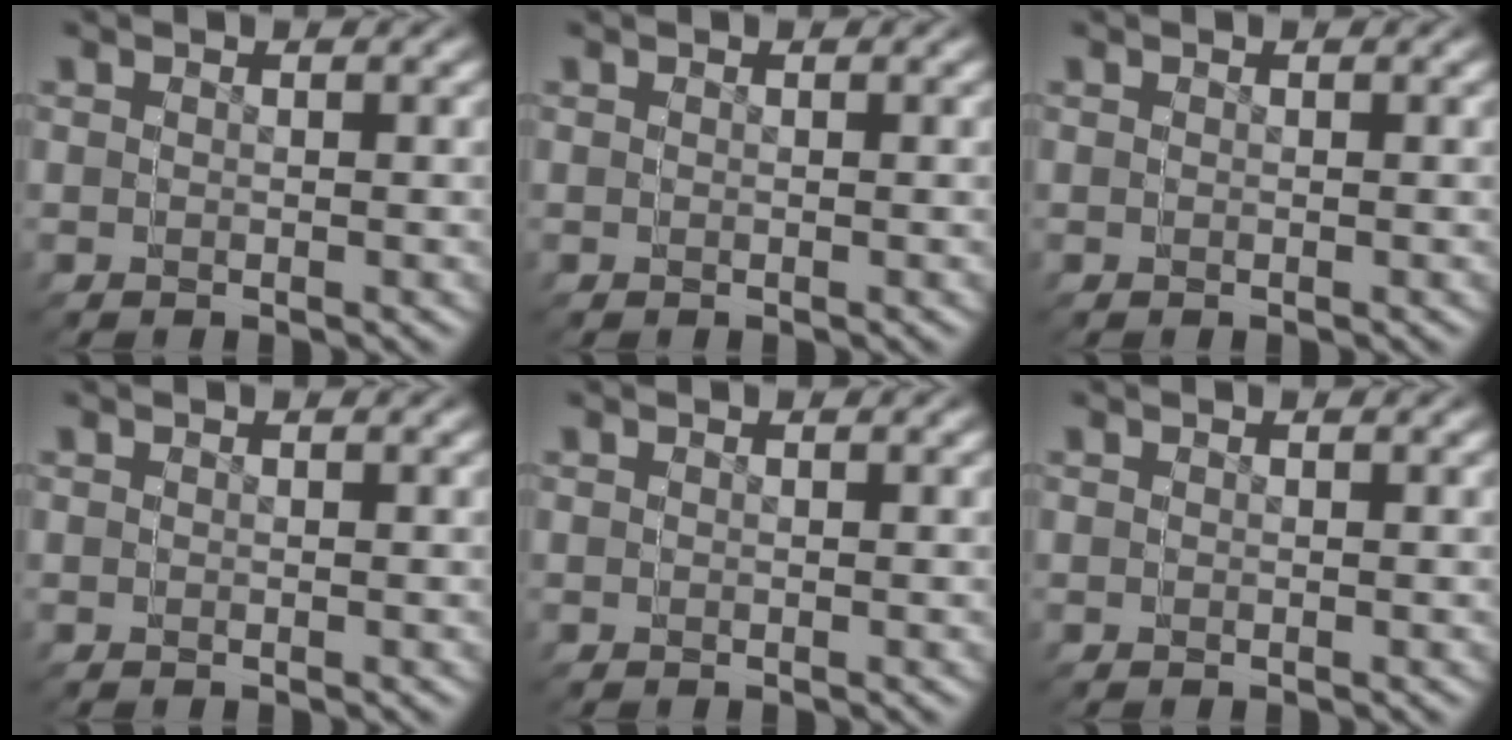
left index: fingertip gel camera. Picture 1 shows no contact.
{"total": 0.0}
{"total": 0.0}
{"total": 0.0}
{"total": 0.0}
{"total": 0.0}